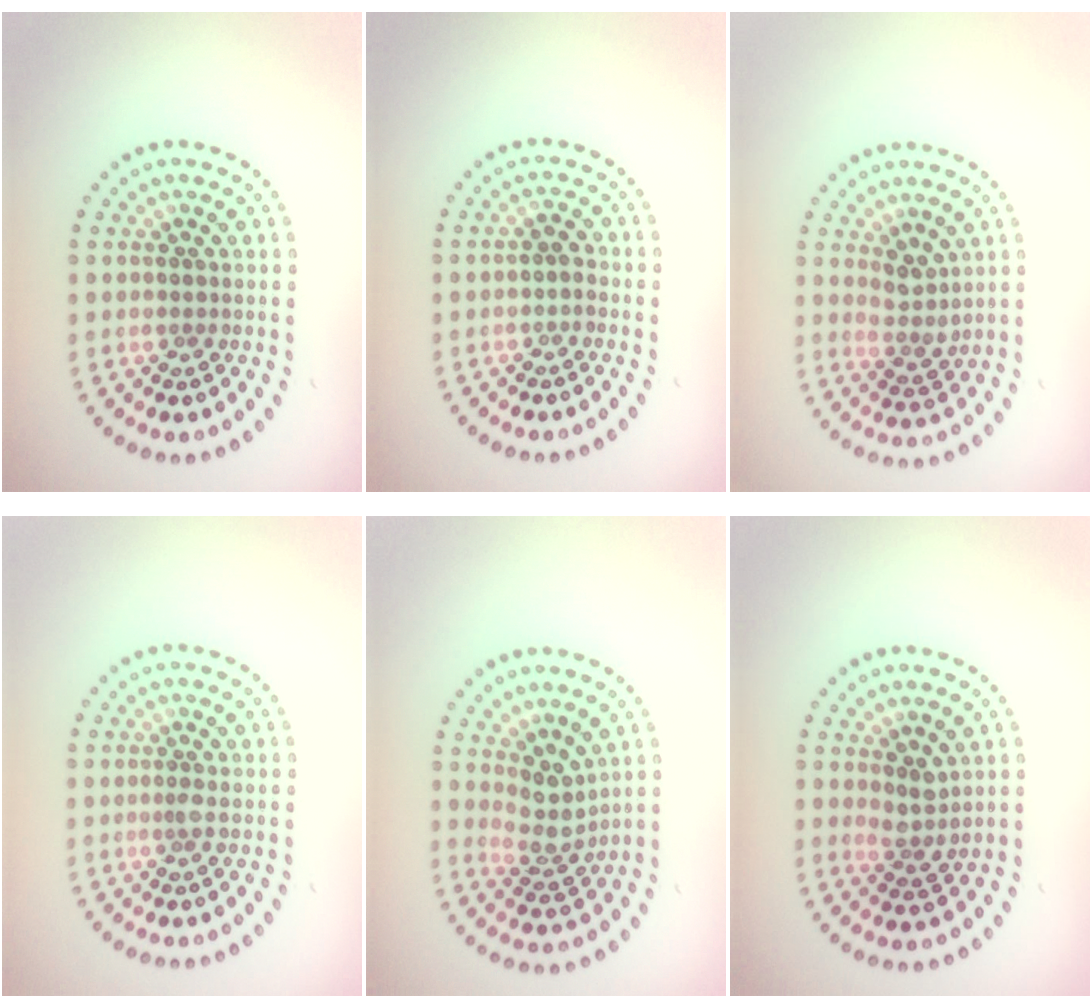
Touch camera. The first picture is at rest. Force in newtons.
{"total": 1.1, "press": 1.0, "slide": 0.5}
{"total": 2.2, "press": 1.8, "slide": 1.2}
{"total": 0.8, "press": 0.5, "slide": 0.6}
{"total": 2.8, "press": 2.1, "slide": 1.8}
{"total": 1.9, "press": 1.5, "slide": 1.1}